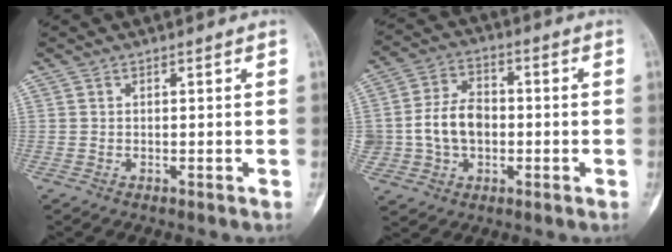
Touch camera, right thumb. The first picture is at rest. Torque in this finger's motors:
{"motor_torque": [1.22, 1.11, 0.86, -0.68, 0.12]}